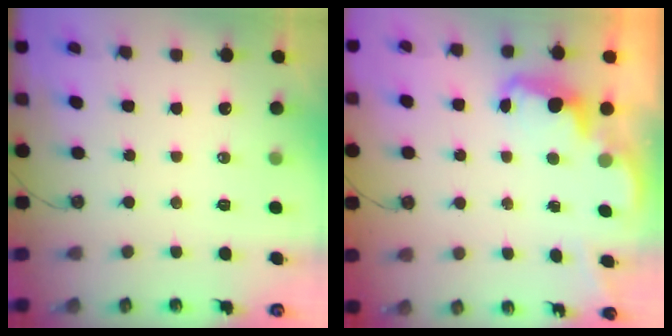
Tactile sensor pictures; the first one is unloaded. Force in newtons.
{"total": 2.2, "press": 2.1, "slide": 0.7}